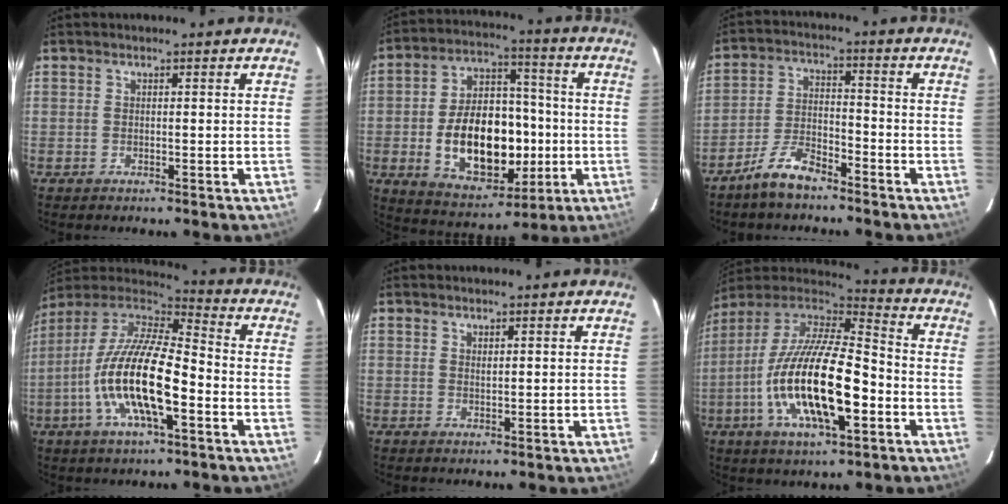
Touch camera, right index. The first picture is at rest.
{"total": 18.8, "force": [-3.3, 11.6, 14.5], "torque": [-0.271, 0.022, -0.032]}
{"total": 7.4, "force": [-5.9, 2.4, 3.7], "torque": [-0.086, 0.007, -0.113]}
{"total": 19.1, "force": [-5.9, 6.0, 17.2], "torque": [-0.334, -0.013, -0.120]}
{"total": 0.8, "force": [0.6, 0.3, 0.4], "torque": [-0.007, 0.001, 0.012]}
{"total": 22.2, "force": [-6.4, 7.4, 19.9], "torque": [-0.383, -0.022, -0.124]}